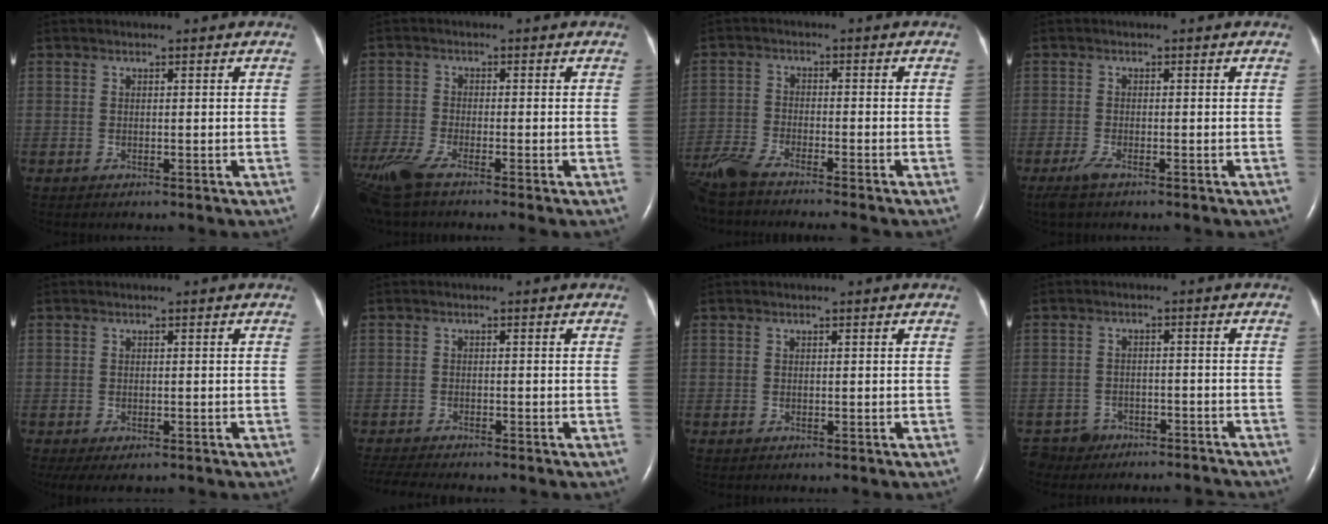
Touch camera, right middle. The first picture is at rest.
{"total": 7.5, "force": [-5.7, 0.6, 4.9], "torque": [-0.106, -0.019, -0.109]}
{"total": 9.2, "force": [-8.1, 0.0, 4.4], "torque": [-0.085, -0.025, -0.143]}
{"total": 2.1, "force": [-1.5, 0.3, 1.5], "torque": [-0.043, -0.007, -0.030]}
{"total": 3.9, "force": [-2.7, 1.7, 2.3], "torque": [-0.038, -0.011, -0.040]}
{"total": 6.0, "force": [-5.4, 0.3, 2.5], "torque": [-0.043, -0.013, -0.086]}
{"total": 0.0}
{"total": 6.7, "force": [-6.0, 2.9, -0.2], "torque": [0.006, 0.004, -0.088]}